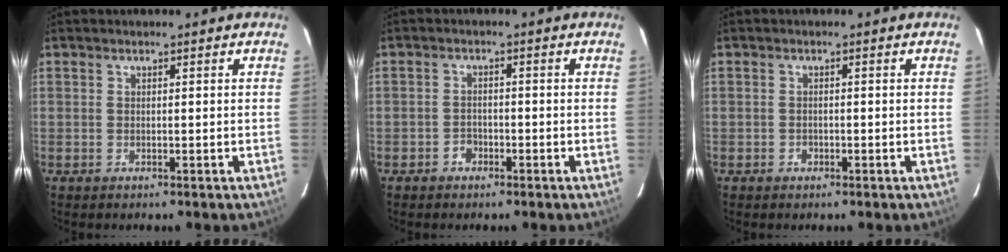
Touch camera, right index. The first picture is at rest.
{"total": 2.3, "force": [-1.4, 1.7, 0.4], "torque": [-0.009, 0.006, -0.021]}
{"total": 1.0, "force": [-0.5, 0.9, 0.2], "torque": [-0.001, 0.001, -0.006]}